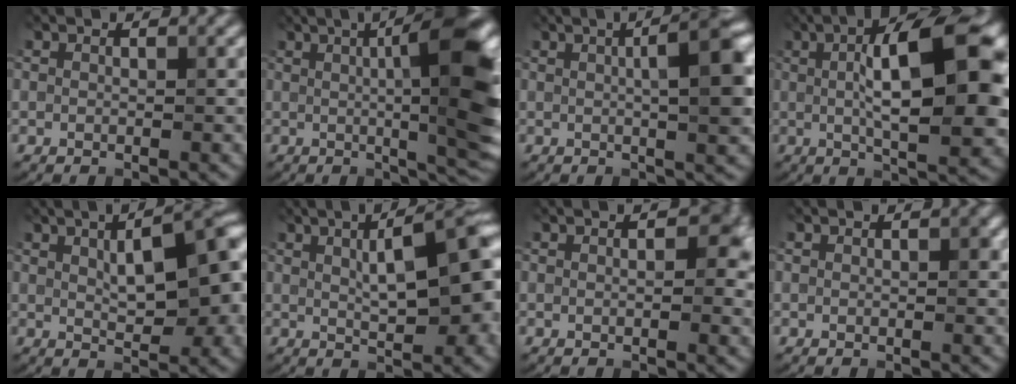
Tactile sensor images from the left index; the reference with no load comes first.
{"total": 11.7, "force": [1.3, 2.3, 11.4], "torque": [-0.145, 0.006, 0.026]}
{"total": 6.0, "force": [0.9, 0.9, 5.8], "torque": [-0.088, 0.013, 0.013]}
{"total": 11.9, "force": [1.6, 3.0, 11.4], "torque": [-0.168, 0.015, 0.023]}
{"total": 8.3, "force": [1.0, 3.1, 7.7], "torque": [-0.111, 0.016, 0.020]}
{"total": 8.6, "force": [1.3, 2.4, 8.2], "torque": [-0.115, 0.019, 0.021]}
{"total": 4.6, "force": [1.0, 2.5, 3.8], "torque": [-0.047, 0.005, 0.010]}
{"total": 0.6, "force": [0.1, 0.4, 0.5], "torque": [-0.011, 0.002, -0.001]}